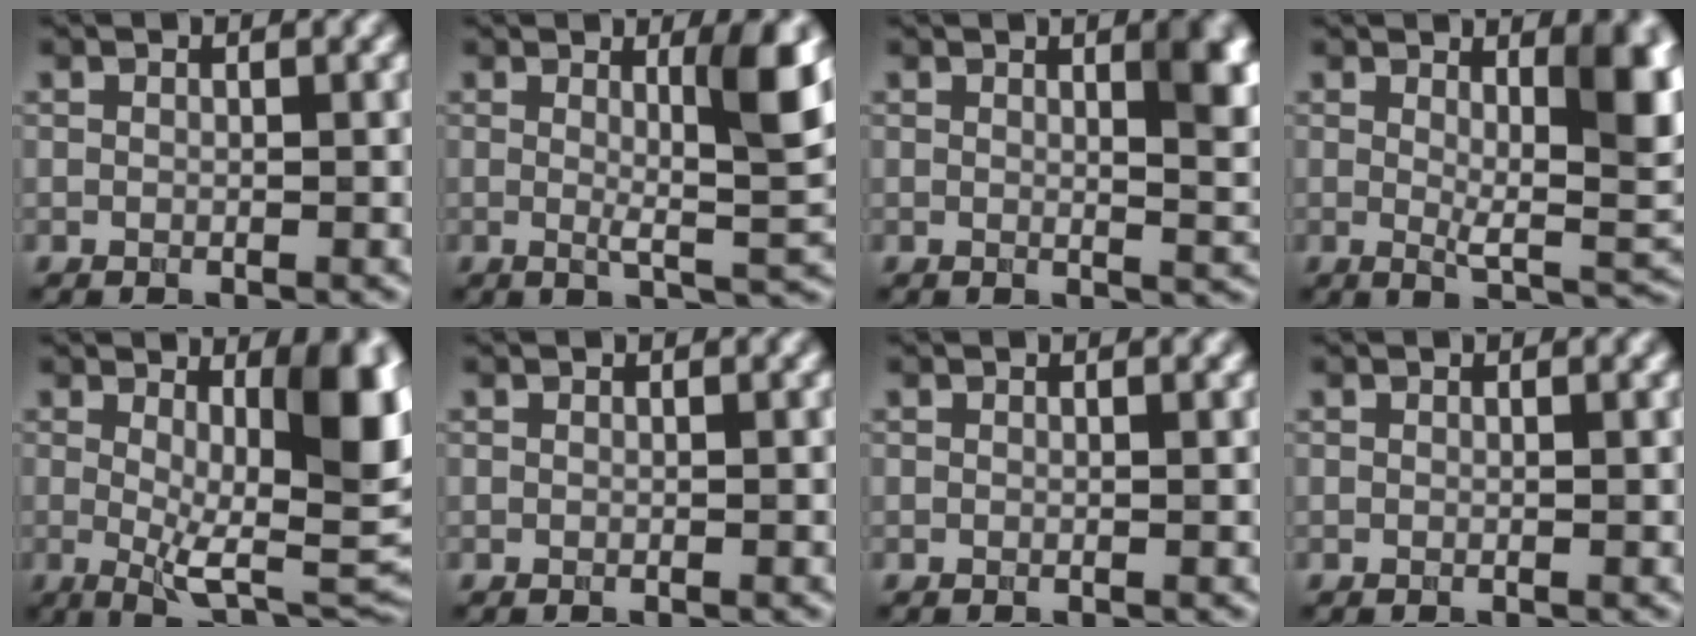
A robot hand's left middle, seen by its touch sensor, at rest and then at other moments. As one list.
[{"total": 5.7, "force": [1.2, 0.9, 5.5], "torque": [-0.081, -0.010, 0.020]}, {"total": 4.9, "force": [1.7, 1.6, 4.2], "torque": [-0.040, 0.001, 0.022]}, {"total": 8.1, "force": [2.2, 2.6, 7.4], "torque": [-0.103, -0.017, 0.041]}, {"total": 11.9, "force": [1.8, 4.3, 10.9], "torque": [-0.143, -0.022, 0.034]}, {"total": 0.0}, {"total": 0.0}, {"total": 0.0}]